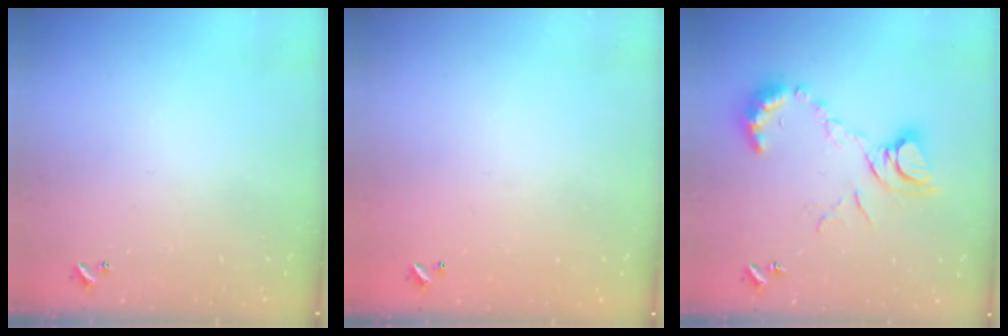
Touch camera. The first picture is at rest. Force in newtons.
{"total": 2.8, "press": 2.8, "slide": 0.1}
{"total": 11.9, "press": 11.8, "slide": 1.4}